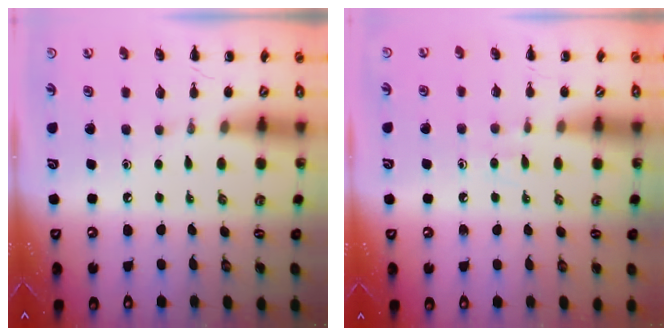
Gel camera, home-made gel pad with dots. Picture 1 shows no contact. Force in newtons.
{"total": 2.9, "press": 2.5, "slide": 1.4}